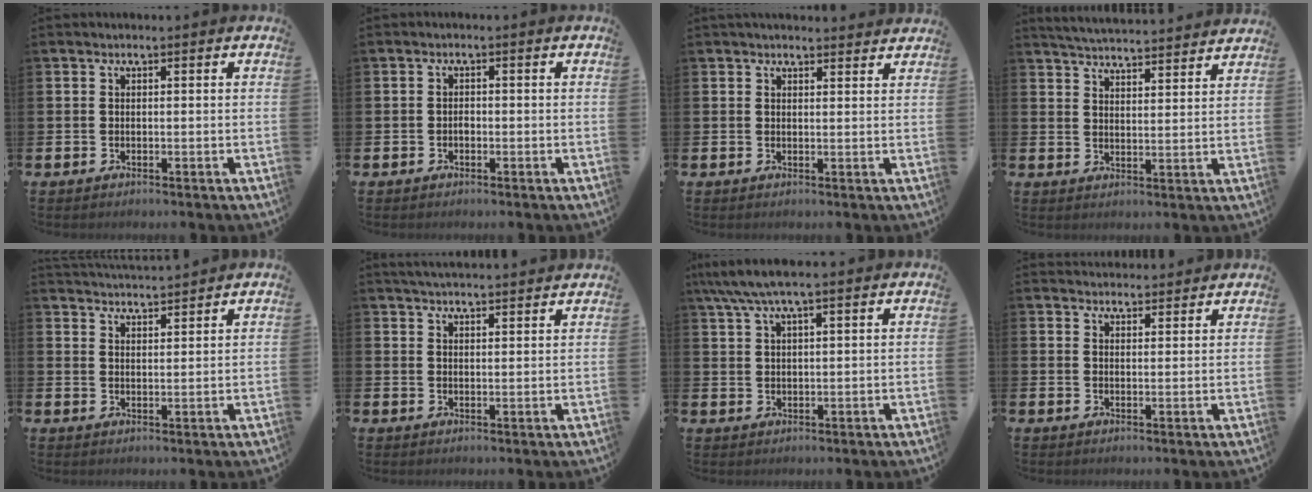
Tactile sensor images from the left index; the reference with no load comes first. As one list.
[{"total": 0.9, "force": [-0.4, 0.7, 0.5], "torque": [-0.006, 0.000, -0.009]}, {"total": 2.2, "force": [2.1, 0.4, 0.1], "torque": [0.002, -0.012, 0.037]}, {"total": 5.0, "force": [5.0, 0.1, 0.3], "torque": [-0.020, -0.036, 0.088]}, {"total": 3.9, "force": [3.9, -0.1, -0.2], "torque": [-0.006, -0.025, 0.071]}, {"total": 3.6, "force": [3.6, -0.1, 0.2], "torque": [-0.011, -0.017, 0.066]}, {"total": 5.2, "force": [4.1, 1.1, 3.1], "torque": [-0.076, -0.002, 0.075]}, {"total": 3.0, "force": [2.9, 0.5, -0.2], "torque": [-0.002, -0.014, 0.054]}]